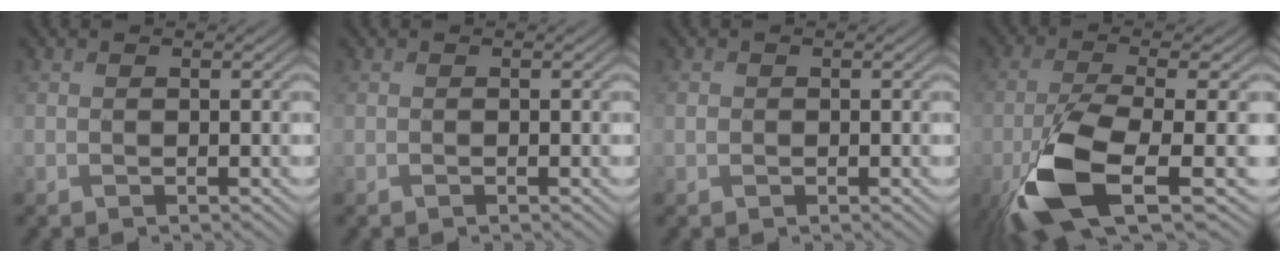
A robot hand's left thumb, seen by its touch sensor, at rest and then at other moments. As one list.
[{"total": 0.0}, {"total": 0.9, "force": [-0.1, 0.8, 0.2], "torque": [-0.005, -0.003, -0.005]}, {"total": 11.2, "force": [-4.4, 3.6, 9.7], "torque": [-0.204, -0.027, -0.087]}]